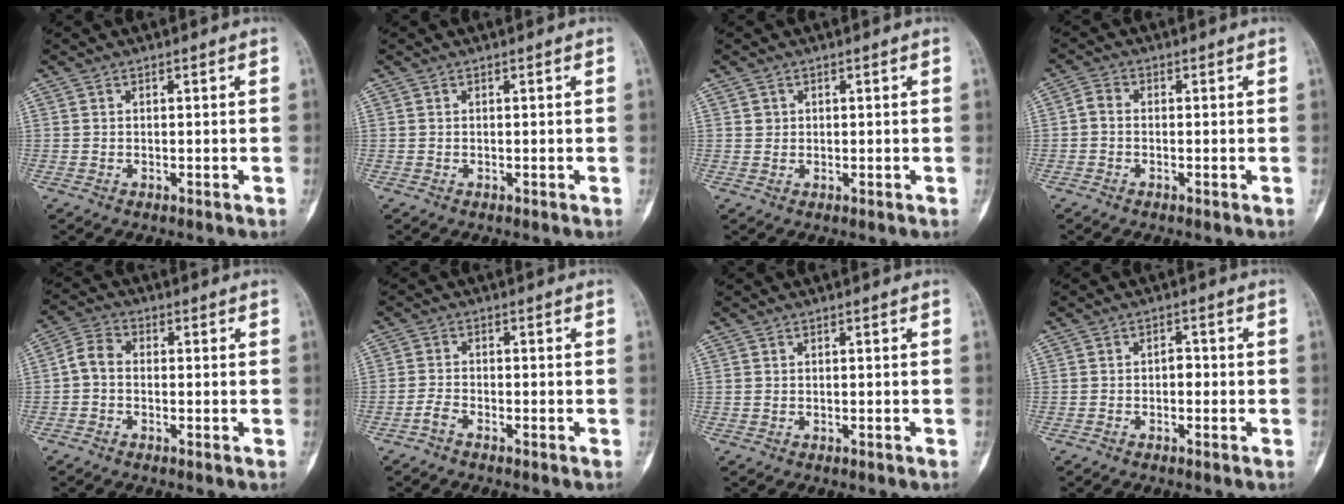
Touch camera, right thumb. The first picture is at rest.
{"total": 0.0}
{"total": 1.0, "force": [0.3, 1.0, 0.1], "torque": [0.012, 0.004, 0.005]}
{"total": 2.2, "force": [-0.7, 1.5, 1.5], "torque": [-0.025, 0.012, -0.022]}
{"total": 4.3, "force": [-0.8, 3.1, 2.9], "torque": [-0.049, 0.018, -0.029]}
{"total": 2.3, "force": [-1.7, 0.9, 1.2], "torque": [-0.027, 0.014, -0.036]}
{"total": 0.0}
{"total": 1.9, "force": [-0.4, 1.2, 1.3], "torque": [-0.005, 0.014, -0.011]}